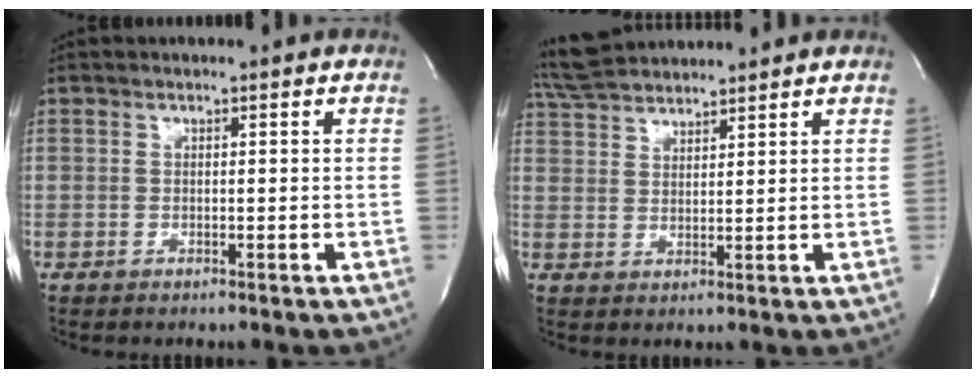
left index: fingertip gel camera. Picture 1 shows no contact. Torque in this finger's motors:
{"motor_torque": [-0.79, -0.95, -0.22, -0.09]}